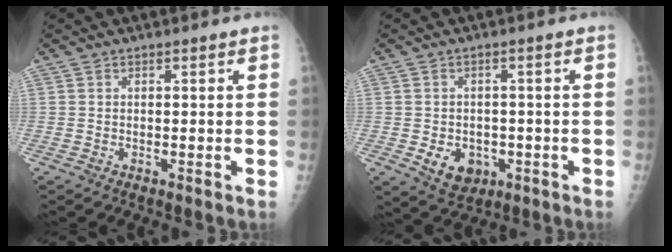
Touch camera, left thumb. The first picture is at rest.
{"total": 6.4, "force": [-1.9, 5.0, 3.5], "torque": [-0.035, 0.008, -0.016]}